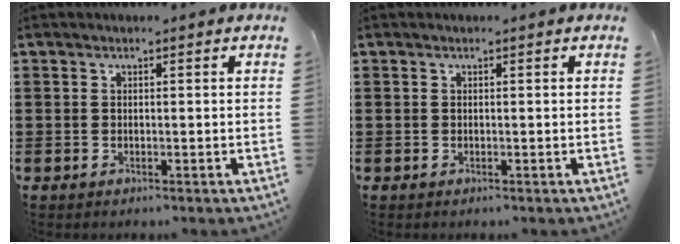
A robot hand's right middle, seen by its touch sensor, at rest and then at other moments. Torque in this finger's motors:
{"motor_torque": [0.18, -0.28, -0.02, -0.01]}